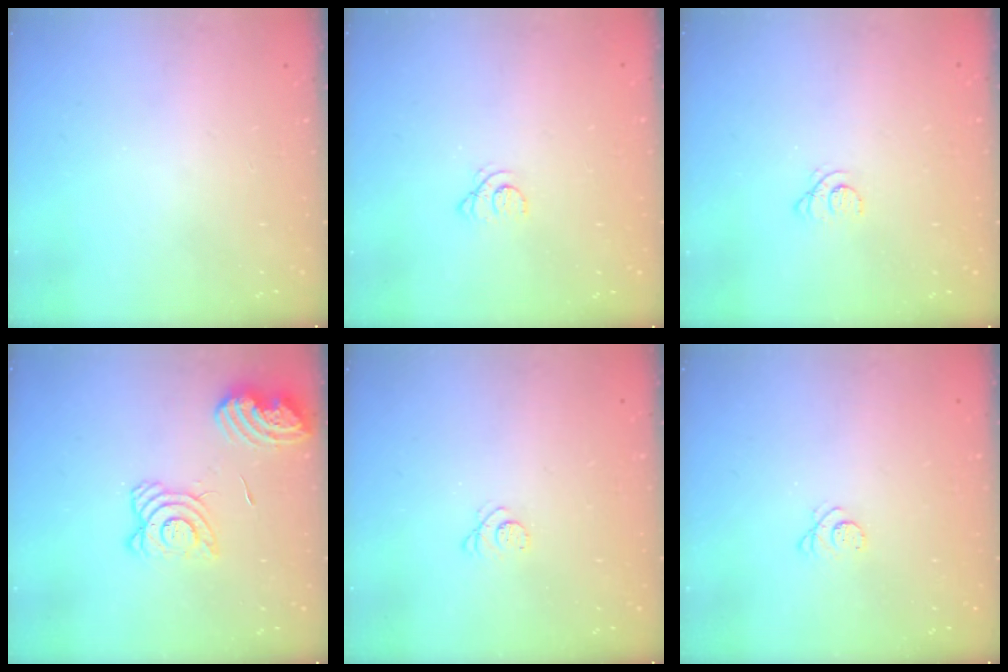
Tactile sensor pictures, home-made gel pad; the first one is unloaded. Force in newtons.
{"total": 1.6, "press": 1.6, "slide": 0.2}
{"total": 1.1, "press": 1.1, "slide": 0.1}
{"total": 13.5, "press": 13.4, "slide": 1.5}
{"total": 2.7, "press": 2.7, "slide": 0.3}
{"total": 2.8, "press": 2.7, "slide": 0.3}